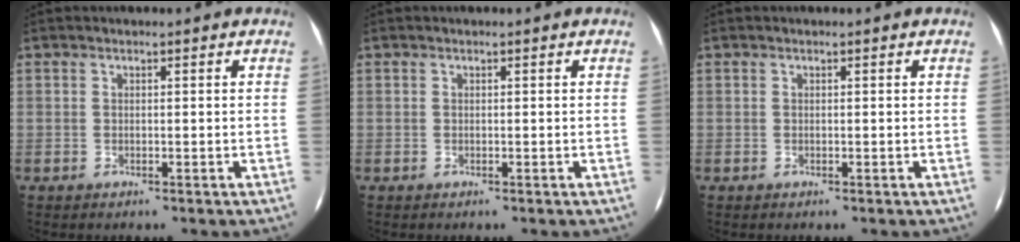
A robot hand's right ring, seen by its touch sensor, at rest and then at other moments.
{"total": 0.0}
{"total": 0.0}